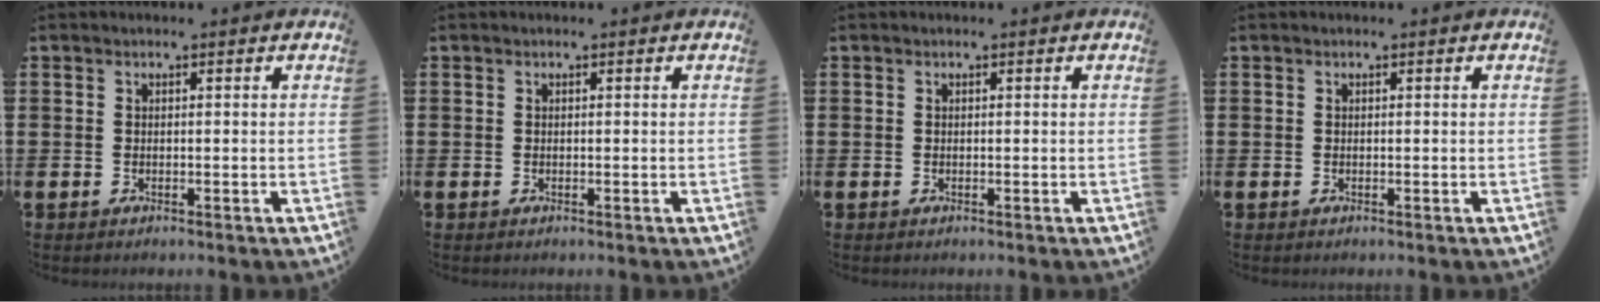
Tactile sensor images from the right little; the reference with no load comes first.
{"total": 0.0}
{"total": 0.0}
{"total": 0.0}